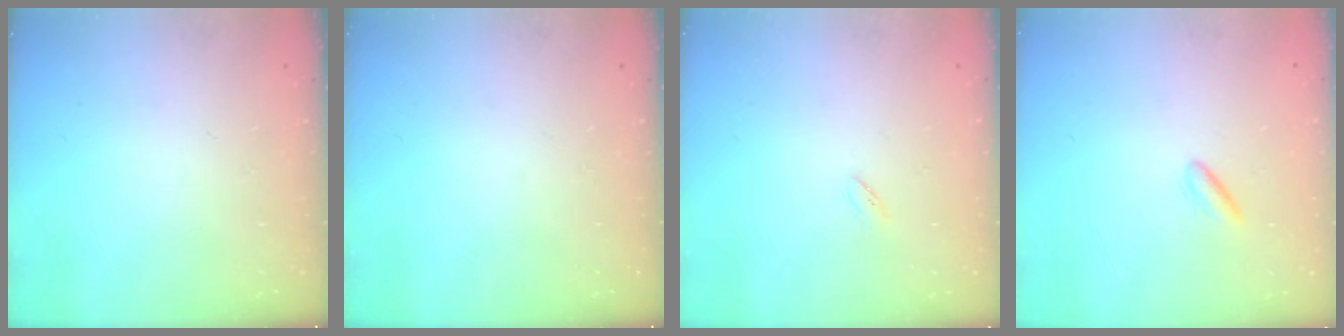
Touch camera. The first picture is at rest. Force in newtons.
{"total": 0.0}
{"total": 1.7, "press": 1.5, "slide": 0.6}
{"total": 1.9, "press": 1.7, "slide": 0.9}